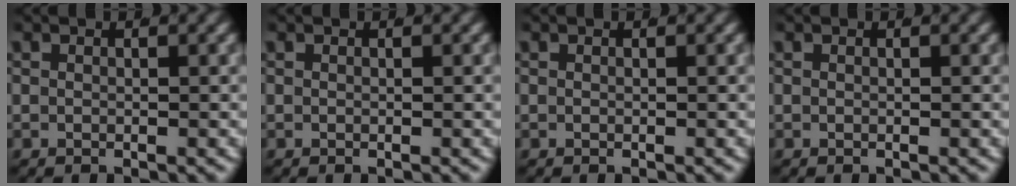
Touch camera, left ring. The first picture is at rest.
{"total": 0.0}
{"total": 0.0}
{"total": 0.0}